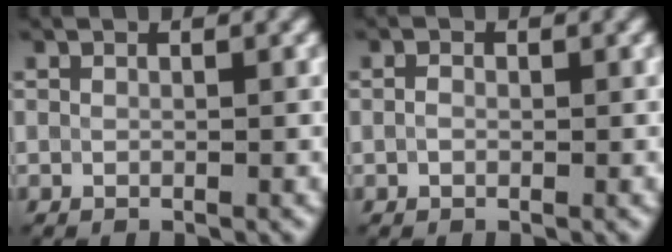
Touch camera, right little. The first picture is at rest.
{"total": 0.8, "force": [-0.1, 0.6, 0.6], "torque": [-0.016, 0.004, -0.005]}